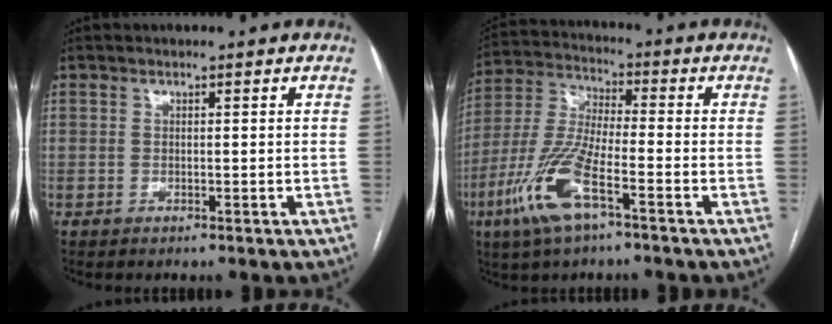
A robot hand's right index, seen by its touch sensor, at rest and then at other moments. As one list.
[{"total": 12.4, "force": [-6.0, 2.6, 10.6], "torque": [-0.237, -0.013, -0.119]}]